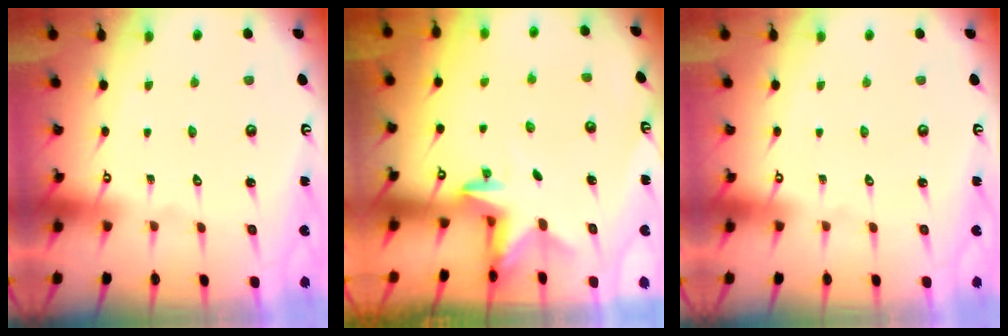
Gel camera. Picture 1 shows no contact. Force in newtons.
{"total": 2.6, "press": 2.6, "slide": 0.5}
{"total": 0.0}